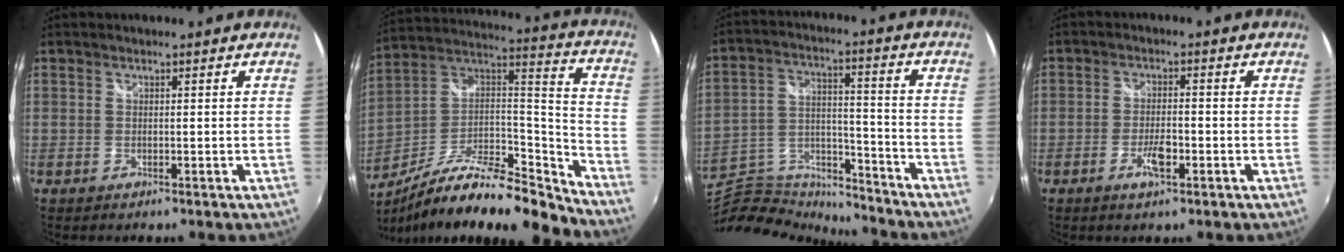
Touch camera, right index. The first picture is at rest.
{"total": 20.4, "force": [-15.9, 3.8, 12.2], "torque": [-0.200, 0.003, -0.286]}
{"total": 18.8, "force": [-17.2, 4.8, 5.9], "torque": [-0.126, 0.010, -0.290]}
{"total": 4.5, "force": [-2.0, 1.5, 3.8], "torque": [-0.080, -0.003, -0.037]}